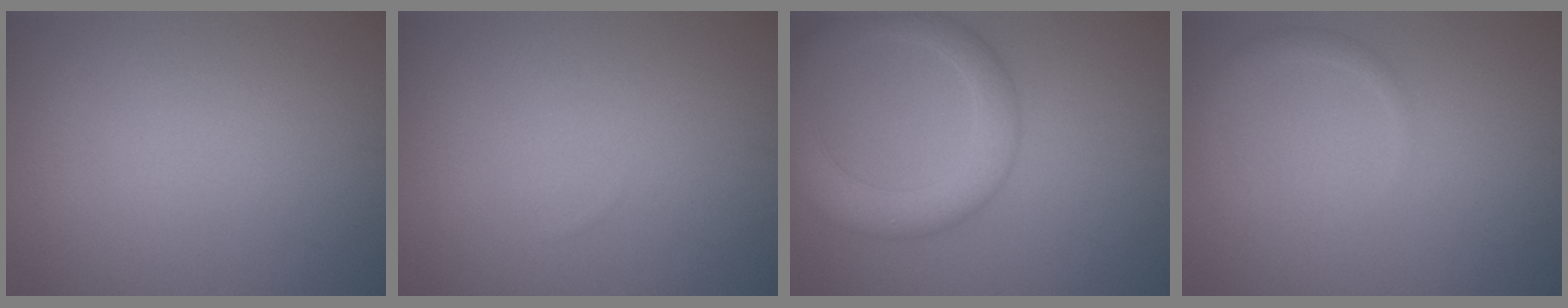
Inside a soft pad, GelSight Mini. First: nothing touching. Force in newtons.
{"total": 0.0}
{"total": 5.7, "press": 5.7, "slide": 0.3}
{"total": 1.3, "press": 1.3, "slide": 0.1}